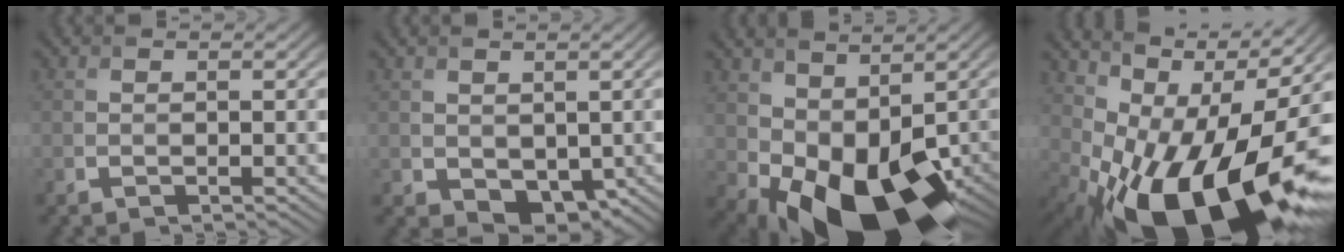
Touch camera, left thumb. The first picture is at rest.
{"total": 3.0, "force": [0.1, 2.3, 1.9], "torque": [-0.035, -0.010, 0.004]}
{"total": 13.1, "force": [-1.5, 7.8, 10.3], "torque": [-0.184, -0.031, -0.007]}
{"total": 16.8, "force": [-2.7, 7.2, 14.9], "torque": [-0.209, 0.001, -0.049]}